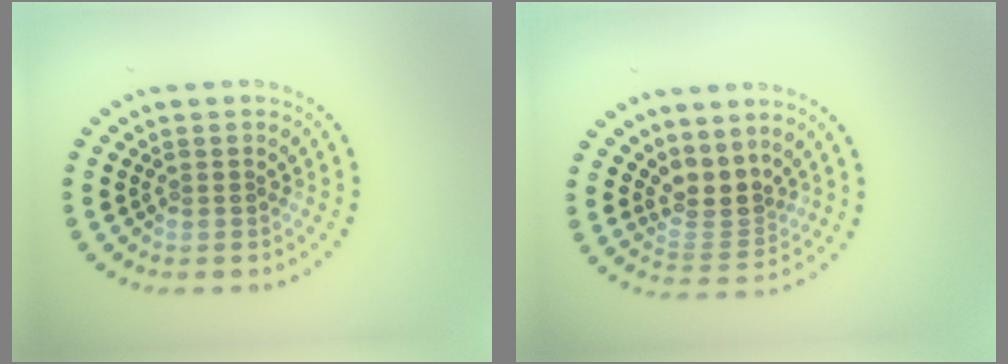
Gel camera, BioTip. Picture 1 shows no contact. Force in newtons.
{"total": 2.9, "press": 2.1, "slide": 2.0}